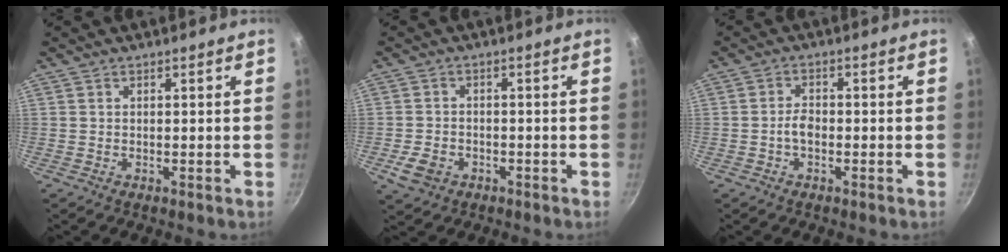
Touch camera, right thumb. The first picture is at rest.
{"total": 5.0, "force": [-2.1, 3.8, 2.5], "torque": [-0.049, 0.017, -0.035]}
{"total": 2.8, "force": [-0.9, 1.7, 2.0], "torque": [-0.031, 0.016, -0.018]}